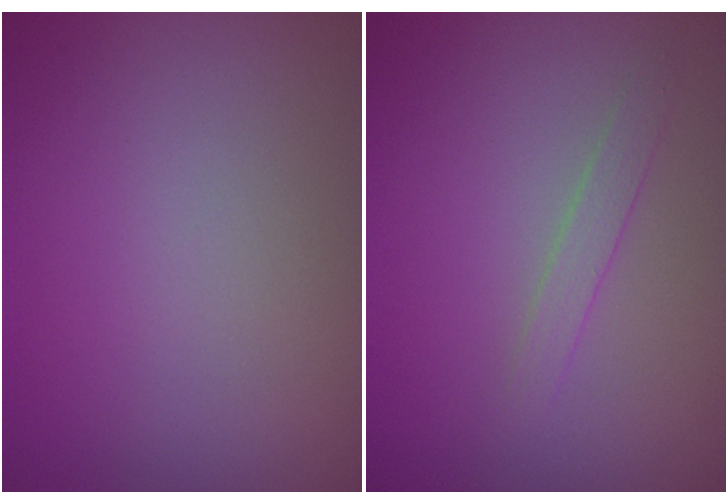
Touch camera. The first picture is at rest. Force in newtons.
{"total": 1.2, "press": 1.2, "slide": 0.1}